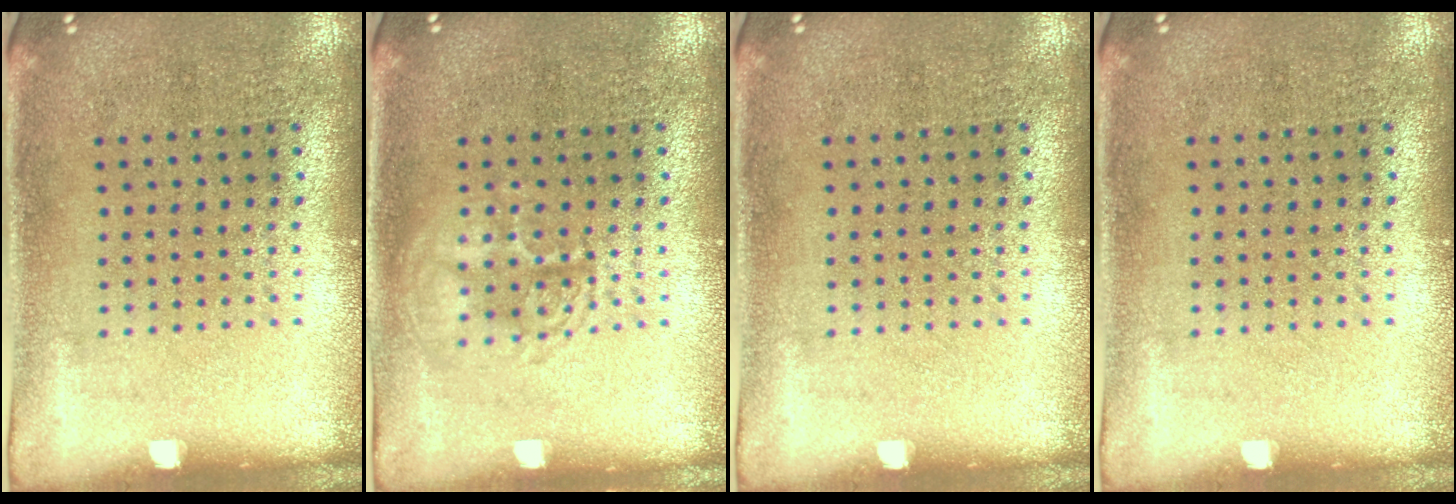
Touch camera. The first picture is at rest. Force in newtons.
{"total": 1.9, "press": 1.9, "slide": 0.3}
{"total": 0.0}
{"total": 0.0}